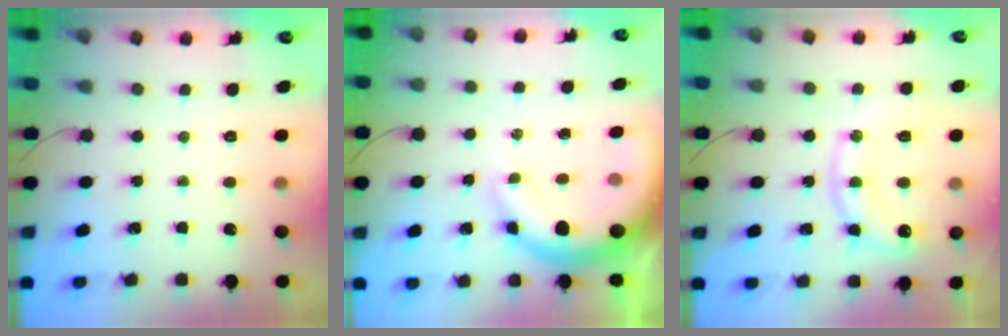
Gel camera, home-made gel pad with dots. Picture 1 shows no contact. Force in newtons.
{"total": 14.5, "press": 14.2, "slide": 2.9}
{"total": 13.0, "press": 12.9, "slide": 0.7}